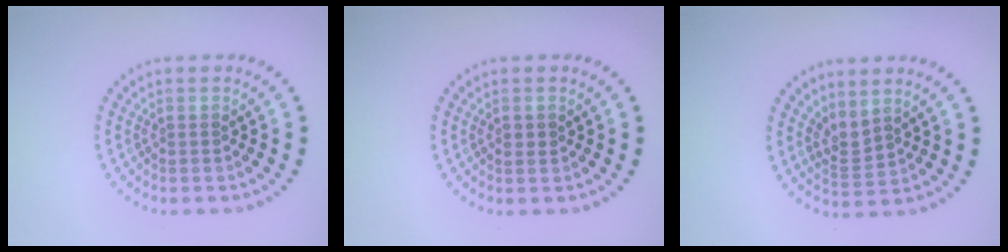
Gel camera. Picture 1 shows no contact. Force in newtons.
{"total": 1.0, "press": 1.0, "slide": 0.1}
{"total": 2.0, "press": 1.3, "slide": 1.5}